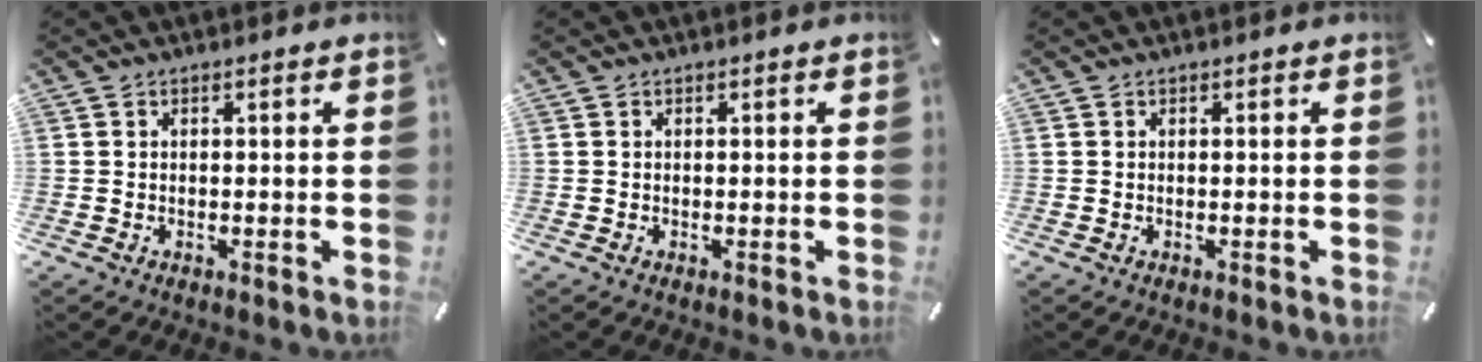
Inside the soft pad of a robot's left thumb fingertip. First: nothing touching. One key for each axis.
{"total": 0.0}
{"total": 0.0}